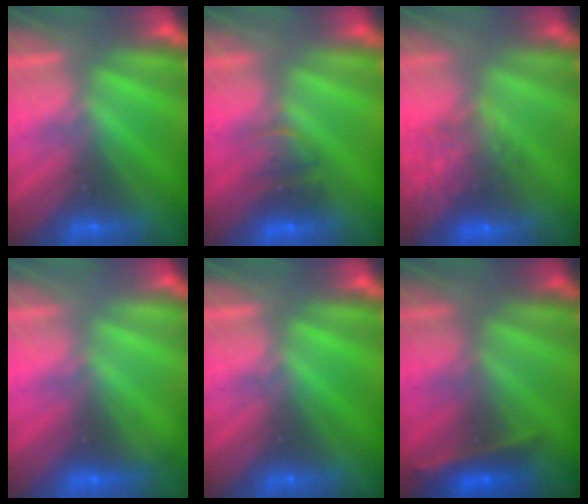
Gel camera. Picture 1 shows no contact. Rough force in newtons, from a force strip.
{"total": 2.2}
{"total": 11.5}
{"total": 2.1}
{"total": 0.0}
{"total": 2.4}